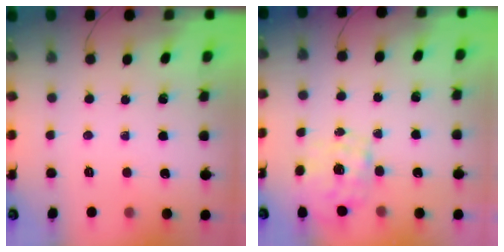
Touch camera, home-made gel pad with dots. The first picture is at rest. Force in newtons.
{"total": 1.6, "press": 1.4, "slide": 0.8}